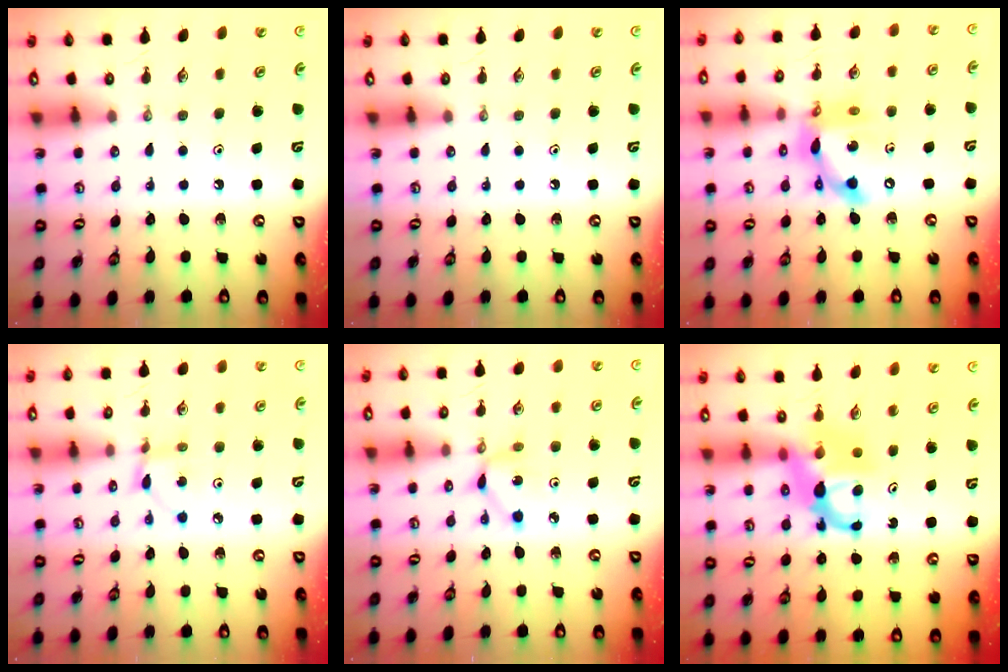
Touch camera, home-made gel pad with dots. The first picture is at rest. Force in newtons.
{"total": 0.0}
{"total": 13.3, "press": 13.2, "slide": 1.4}
{"total": 2.6, "press": 2.6, "slide": 0.3}
{"total": 3.9, "press": 3.9, "slide": 0.2}
{"total": 7.3, "press": 7.3, "slide": 0.6}